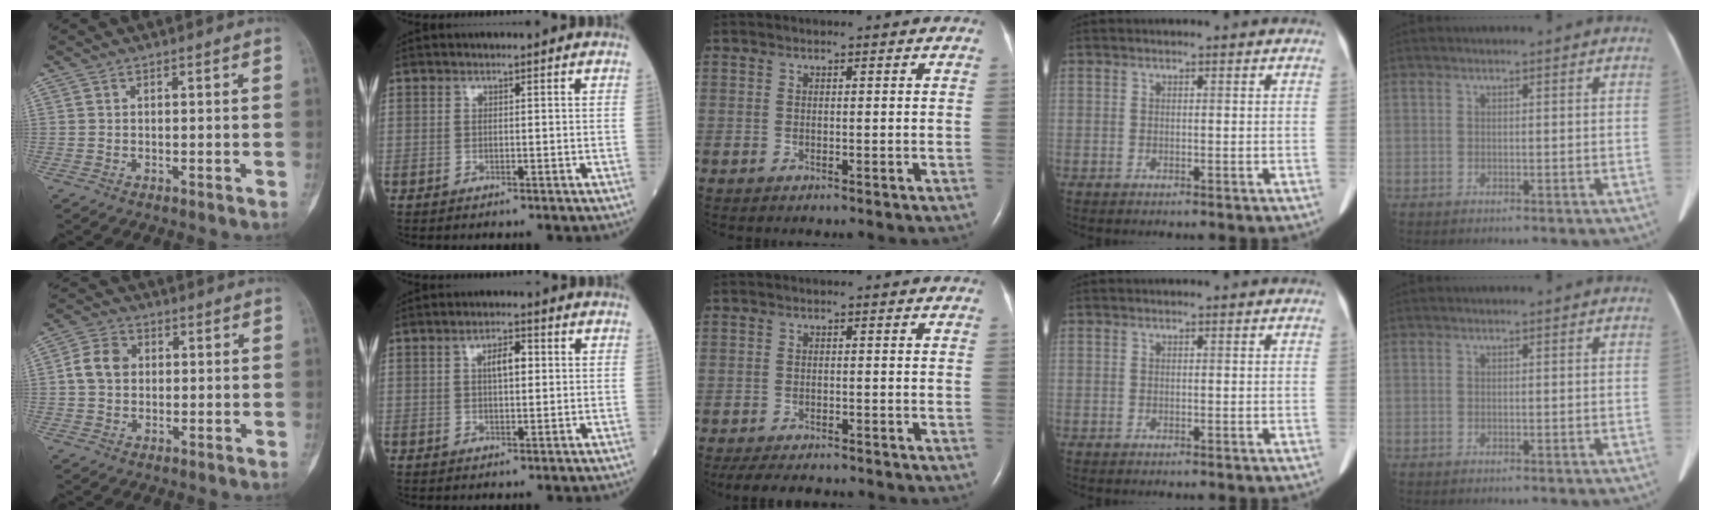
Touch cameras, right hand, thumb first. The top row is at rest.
{"thumb": {"total": 6.2, "force": [0.6, 5.0, 3.6], "torque": [-0.057, 0.012, 0.004]}, "index": {"total": 3.8, "force": [0.9, 1.4, 3.4], "torque": [-0.058, 0.007, 0.013]}, "middle": {"total": 8.3, "force": [-7.3, 2.1, 3.5], "torque": [-0.054, -0.011, -0.102]}}